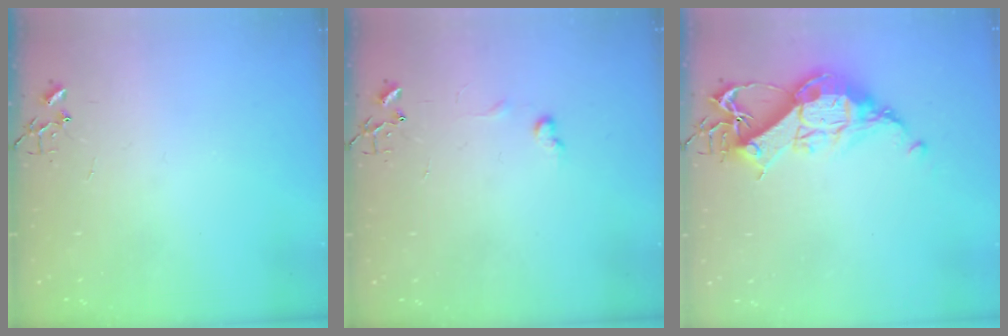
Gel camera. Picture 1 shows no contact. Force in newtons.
{"total": 5.7, "press": 5.7, "slide": 0.7}
{"total": 13.9, "press": 13.9, "slide": 1.1}